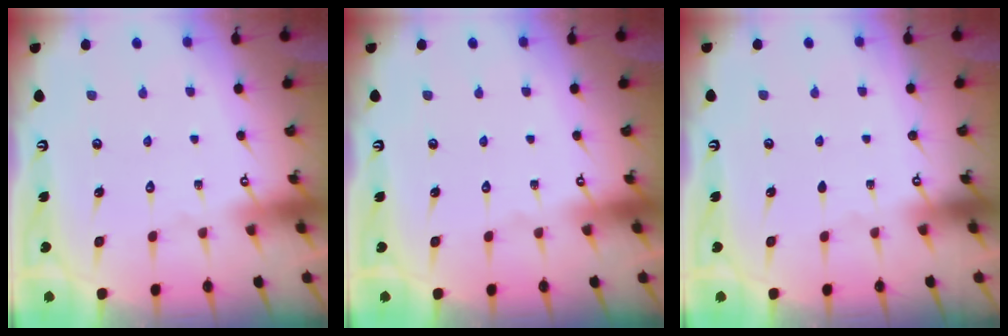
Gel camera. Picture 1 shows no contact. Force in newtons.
{"total": 0.0}
{"total": 0.0}